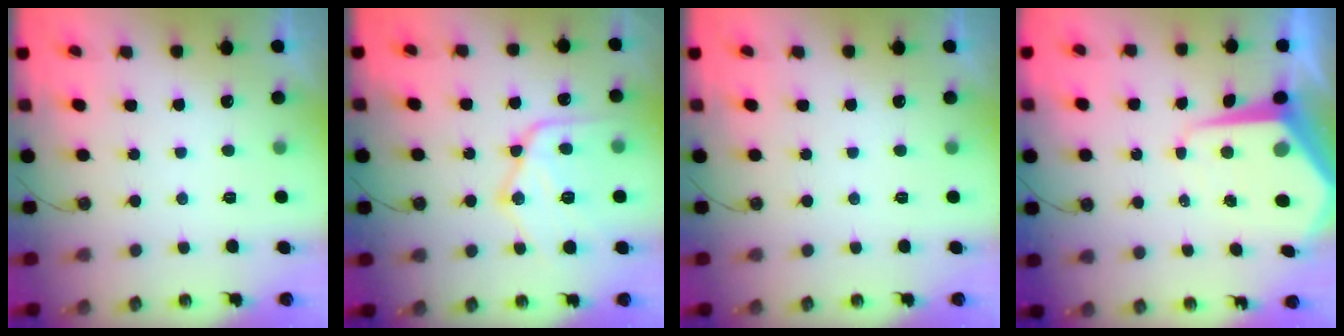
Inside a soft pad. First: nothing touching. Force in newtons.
{"total": 17.2, "press": 17.1, "slide": 1.7}
{"total": 0.0}
{"total": 9.3, "press": 9.3, "slide": 0.7}